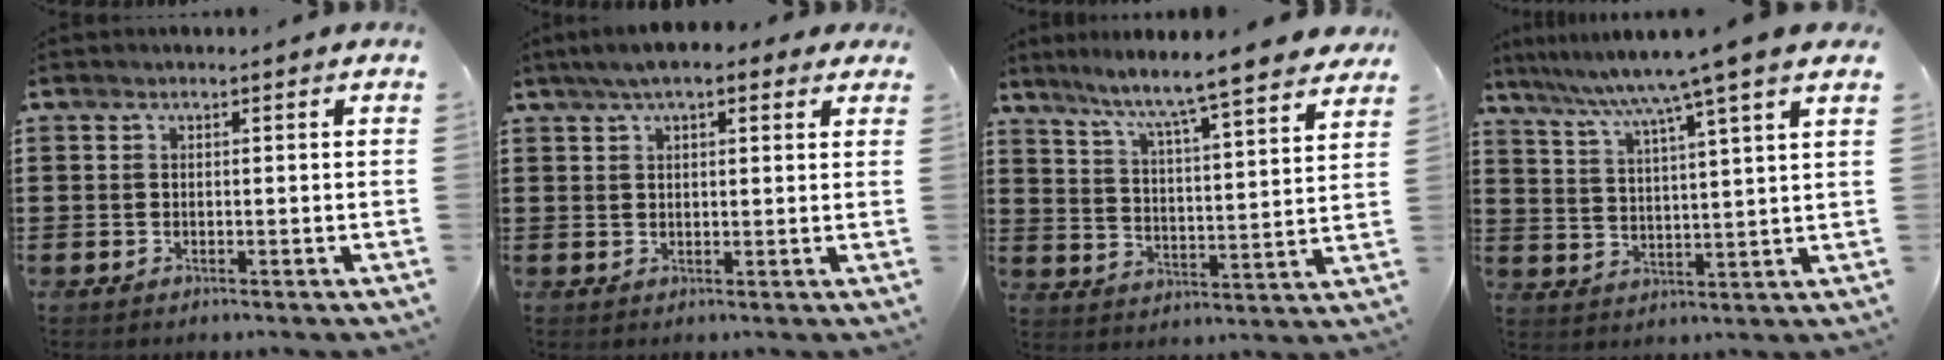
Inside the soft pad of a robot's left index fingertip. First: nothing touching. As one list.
[{"total": 4.7, "force": [3.4, 1.8, 2.8], "torque": [-0.064, 0.006, 0.060]}, {"total": 6.4, "force": [5.7, -0.8, 2.6], "torque": [-0.077, -0.049, 0.089]}, {"total": 7.1, "force": [5.6, -1.3, 4.2], "torque": [-0.102, -0.034, 0.088]}]